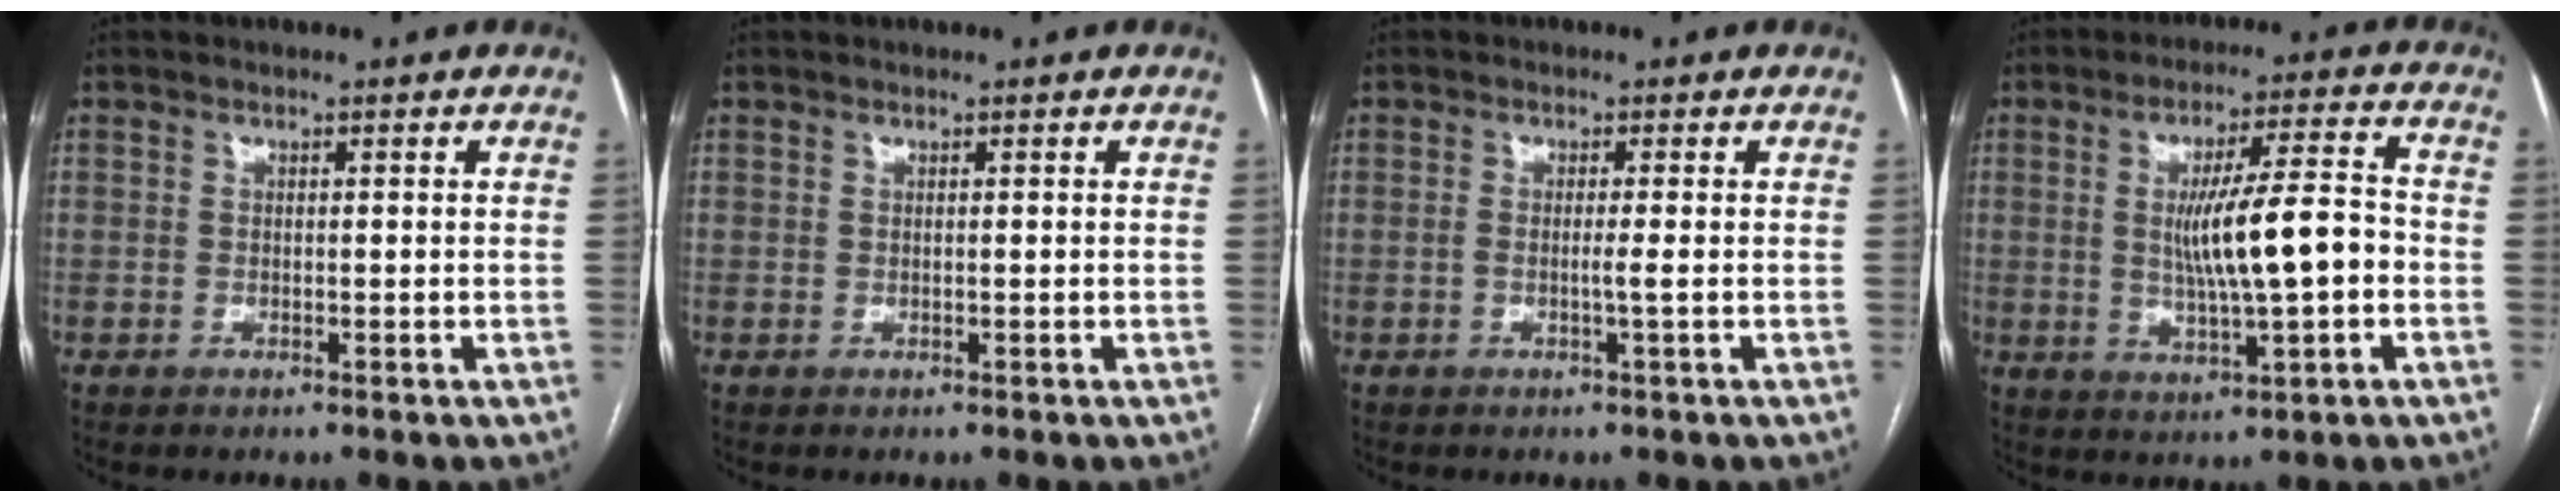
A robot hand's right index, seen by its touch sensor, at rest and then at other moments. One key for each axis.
{"total": 0.0}
{"total": 1.4, "fx": -0.4, "fy": -0.4, "fz": 1.3, "tx": -0.024, "ty": 0.000, "tz": -0.009}
{"total": 10.7, "fx": -0.7, "fy": 1.2, "fz": 10.6, "tx": -0.180, "ty": 0.008, "tz": -0.011}